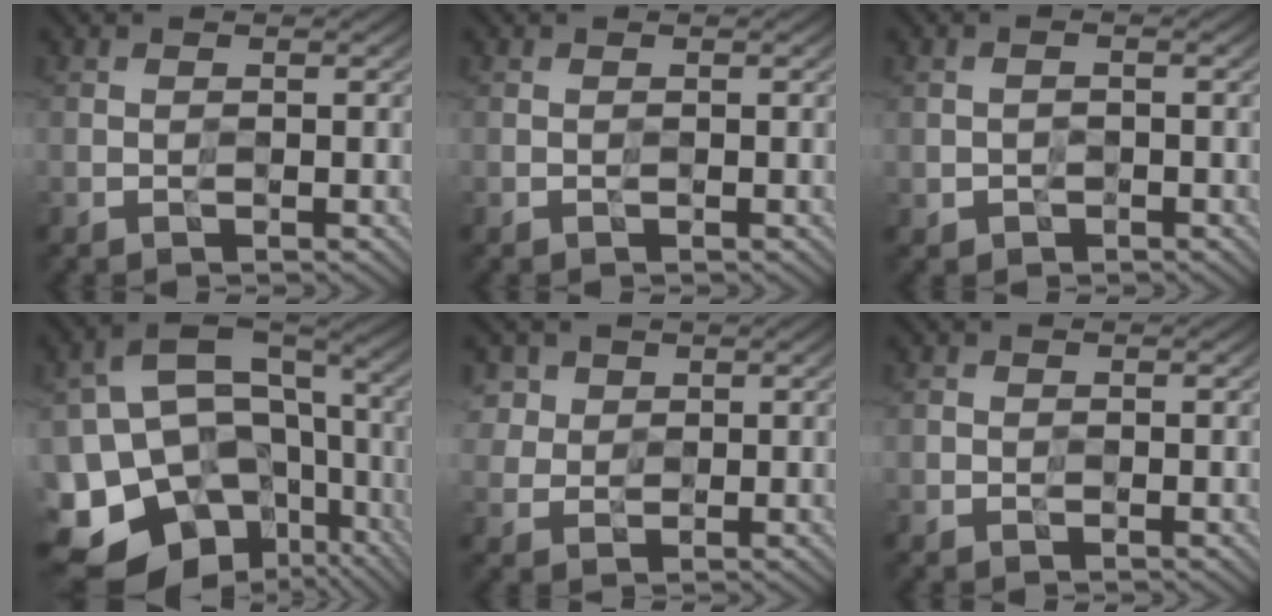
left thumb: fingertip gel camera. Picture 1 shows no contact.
{"total": 0.0}
{"total": 1.4, "force": [-0.7, 1.0, 0.5], "torque": [-0.014, -0.002, -0.014]}
{"total": 19.6, "force": [-7.7, 14.2, 11.1], "torque": [-0.236, -0.021, -0.079]}
{"total": 3.7, "force": [1.9, 3.0, 1.1], "torque": [-0.042, -0.004, 0.047]}
{"total": 0.6, "force": [-0.2, 0.5, -0.1], "torque": [0.005, -0.002, -0.008]}